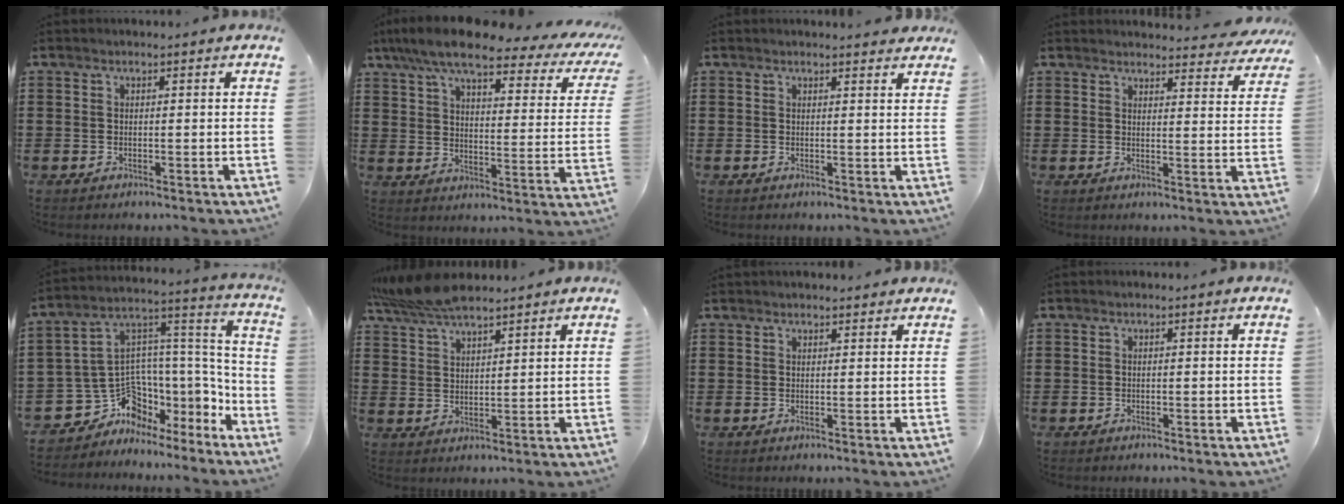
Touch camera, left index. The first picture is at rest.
{"total": 9.2, "force": [7.1, 1.7, 5.6], "torque": [-0.128, -0.032, 0.120]}
{"total": 1.2, "force": [1.1, 0.2, 0.2], "torque": [-0.006, 0.002, 0.022]}
{"total": 3.5, "force": [3.4, 0.5, 0.6], "torque": [-0.017, -0.016, 0.061]}
{"total": 7.1, "force": [-3.8, 5.5, 2.5], "torque": [-0.077, -0.027, -0.070]}
{"total": 6.5, "force": [5.8, 1.2, 2.7], "torque": [-0.071, -0.008, 0.110]}
{"total": 1.3, "force": [1.3, 0.2, 0.1], "torque": [-0.005, 0.001, 0.025]}
{"total": 0.0}